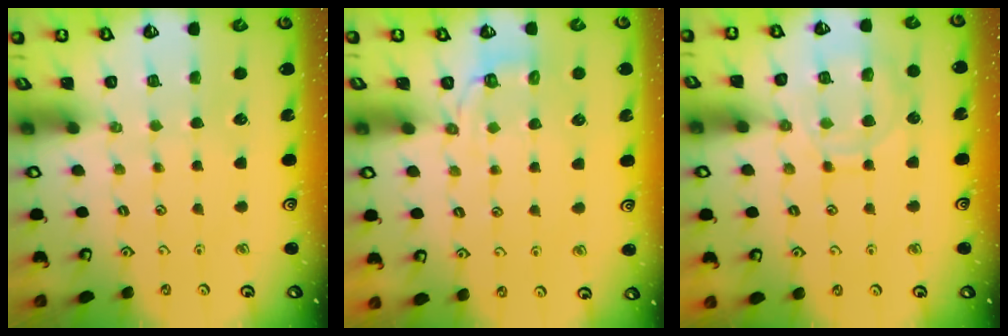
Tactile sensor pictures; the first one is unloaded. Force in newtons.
{"total": 2.7, "press": 1.4, "slide": 2.3}
{"total": 11.5, "press": 11.4, "slide": 1.2}